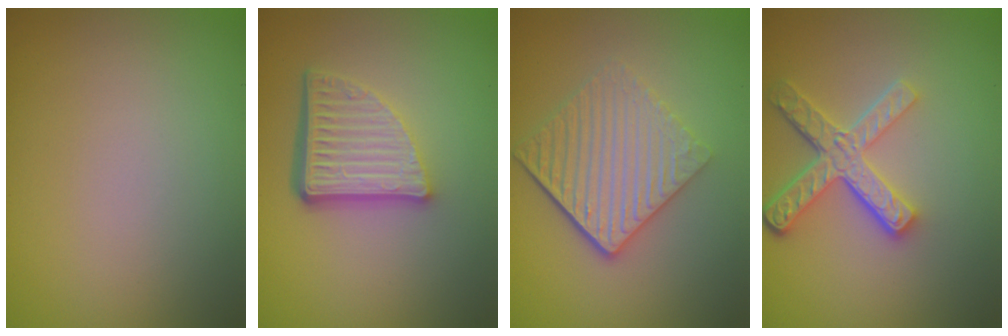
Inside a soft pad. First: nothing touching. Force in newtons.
{"total": 5.7, "press": 3.8, "slide": 4.2}
{"total": 5.4, "press": 3.8, "slide": 3.8}
{"total": 4.7, "press": 3.4, "slide": 3.2}